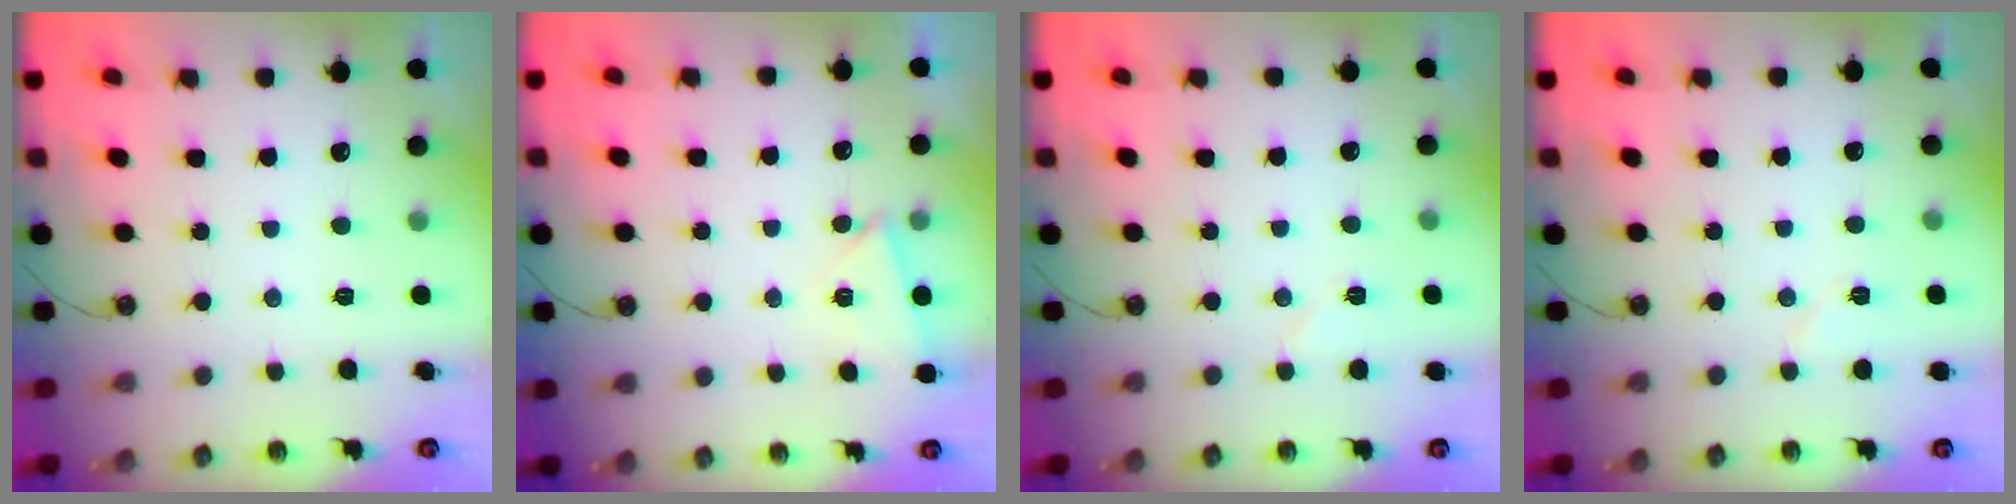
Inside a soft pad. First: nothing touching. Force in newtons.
{"total": 3.0, "press": 2.5, "slide": 1.7}
{"total": 5.3, "press": 4.6, "slide": 2.5}
{"total": 5.3, "press": 4.6, "slide": 2.5}